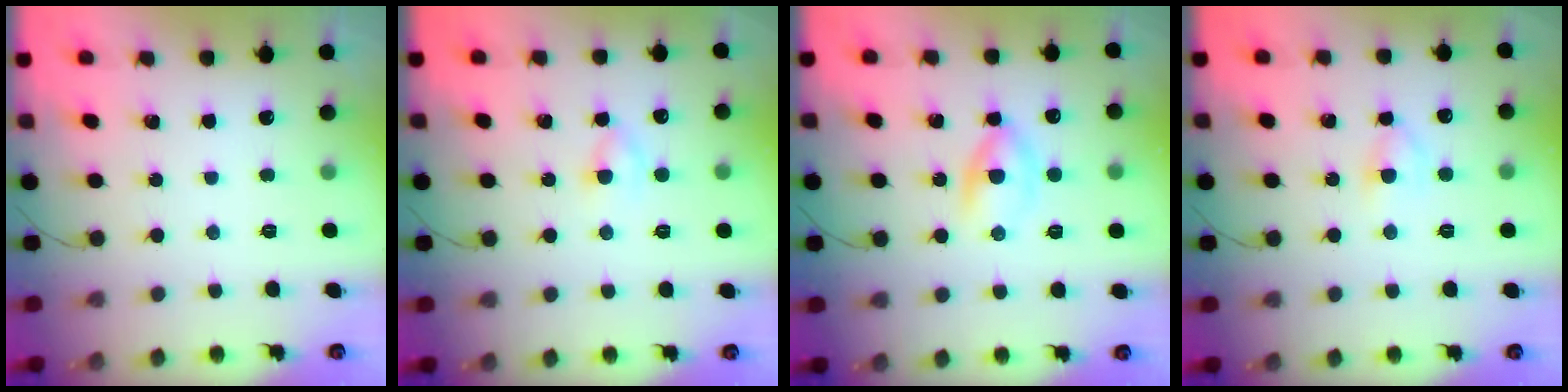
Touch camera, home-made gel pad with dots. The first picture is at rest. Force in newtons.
{"total": 2.5, "press": 2.2, "slide": 1.1}
{"total": 3.9, "press": 3.7, "slide": 1.3}
{"total": 4.6, "press": 4.3, "slide": 1.5}